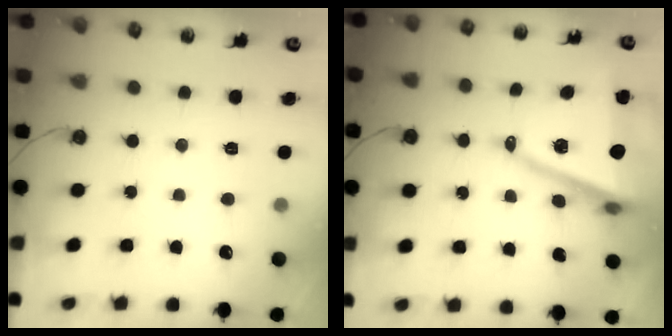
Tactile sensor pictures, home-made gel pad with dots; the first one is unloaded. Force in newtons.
{"total": 12.8, "press": 12.1, "slide": 4.3}